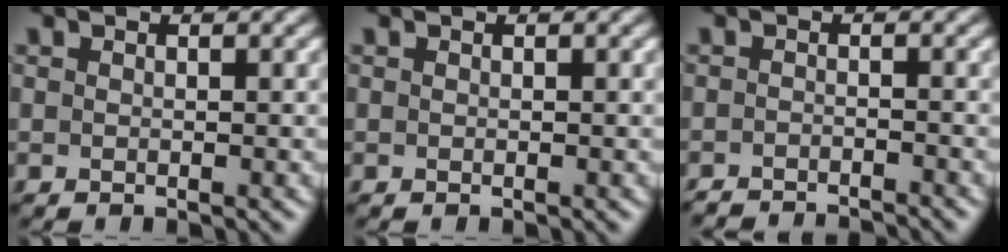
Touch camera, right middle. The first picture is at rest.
{"total": 0.0}
{"total": 4.2, "force": [-4.1, 0.5, 0.8], "torque": [-0.011, -0.003, -0.060]}